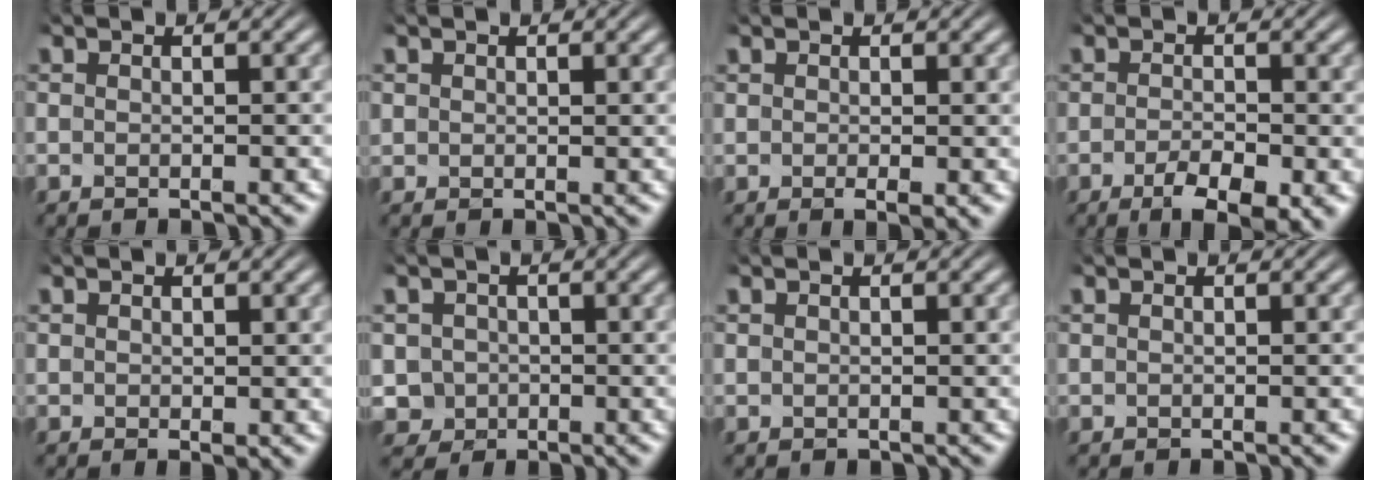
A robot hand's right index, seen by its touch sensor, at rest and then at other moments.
{"total": 0.9, "force": [0.9, -0.2, -0.1], "torque": [0.003, -0.007, 0.022]}
{"total": 1.2, "force": [0.1, 0.0, 1.2], "torque": [-0.019, -0.003, 0.006]}
{"total": 5.3, "force": [-2.9, 1.8, 4.0], "torque": [-0.055, -0.021, -0.036]}
{"total": 1.3, "force": [1.0, -0.5, 0.6], "torque": [-0.001, -0.007, 0.025]}
{"total": 4.4, "force": [-0.2, 4.3, 1.1], "torque": [-0.045, -0.035, 0.010]}
{"total": 1.0, "force": [0.9, -0.4, -0.1], "torque": [0.008, -0.002, 0.021]}
{"total": 1.0, "force": [0.8, -0.6, 0.2], "torque": [0.005, 0.002, 0.017]}